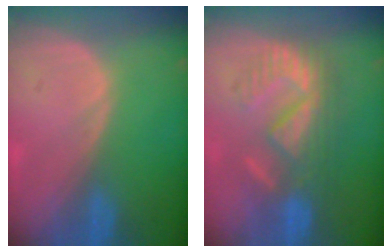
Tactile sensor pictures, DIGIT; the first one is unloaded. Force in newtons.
{"total": 8.7, "press": 8.5, "slide": 1.7}